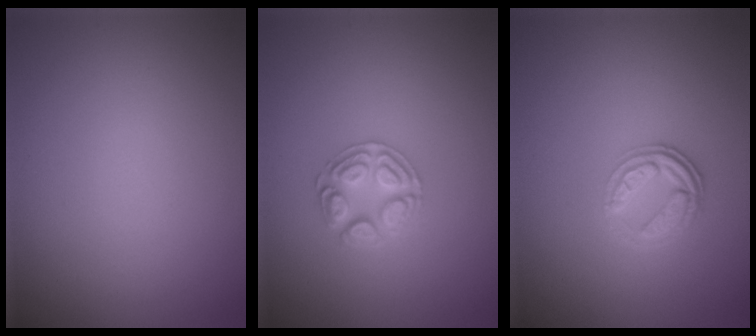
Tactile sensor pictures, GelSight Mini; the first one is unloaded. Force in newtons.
{"total": 2.6, "press": 2.6, "slide": 0.2}
{"total": 2.8, "press": 2.4, "slide": 1.3}